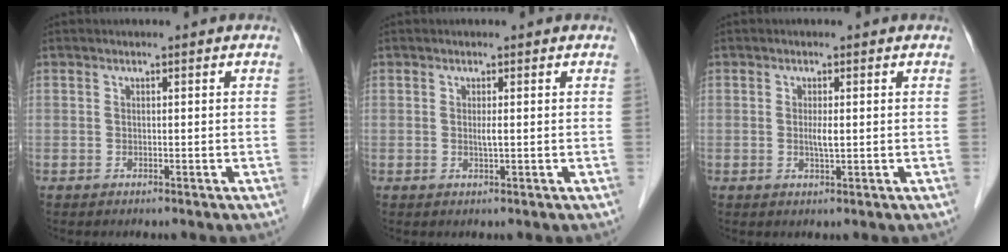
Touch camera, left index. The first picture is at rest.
{"total": 1.0, "force": [0.1, 0.0, 1.0], "torque": [-0.024, -0.002, 0.001]}
{"total": 1.7, "force": [0.1, 0.2, 1.7], "torque": [-0.036, -0.001, 0.002]}